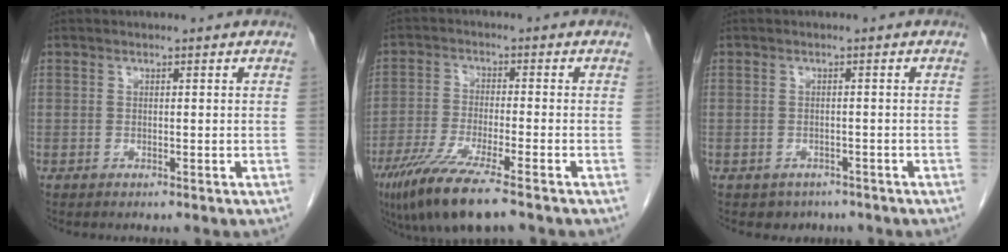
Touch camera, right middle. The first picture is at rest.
{"total": 11.0, "force": [-7.7, 1.1, 7.7], "torque": [-0.143, -0.031, -0.131]}
{"total": 2.8, "force": [-2.0, 1.9, 0.1], "torque": [-0.010, 0.006, -0.026]}